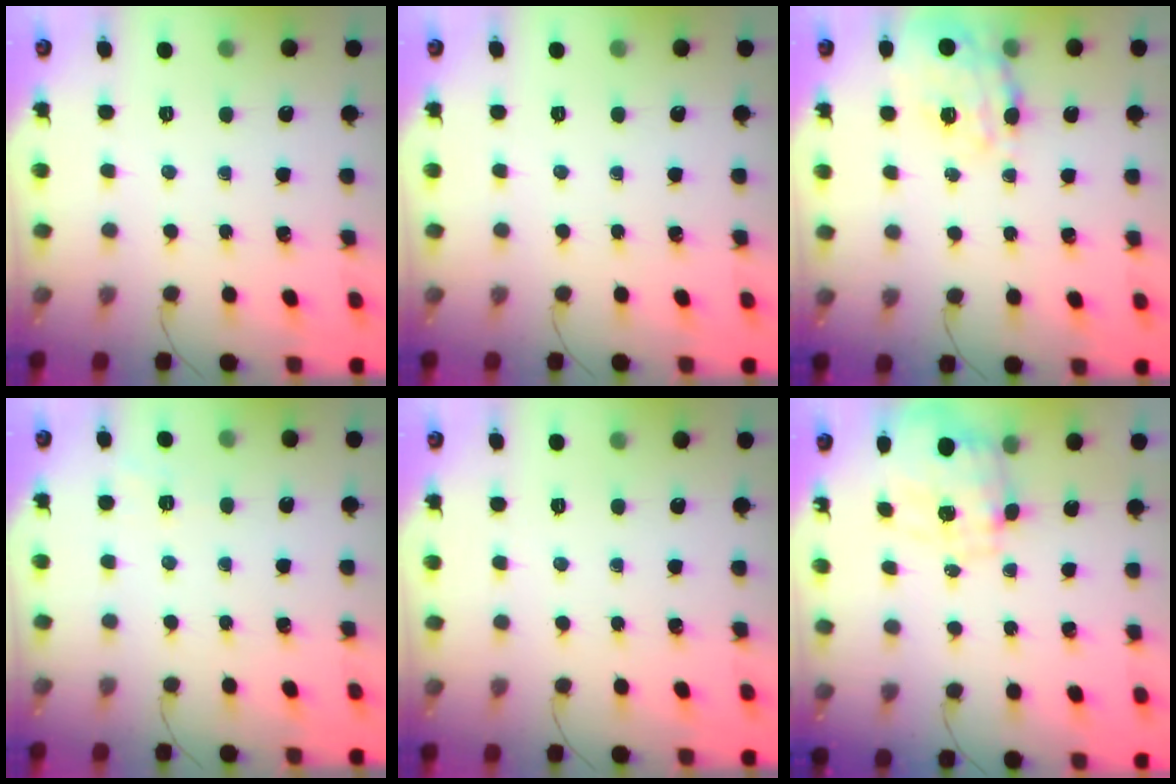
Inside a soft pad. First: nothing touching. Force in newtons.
{"total": 0.0}
{"total": 14.4, "press": 14.1, "slide": 2.9}
{"total": 2.0, "press": 1.4, "slide": 1.4}
{"total": 0.0}
{"total": 3.7, "press": 3.4, "slide": 1.4}